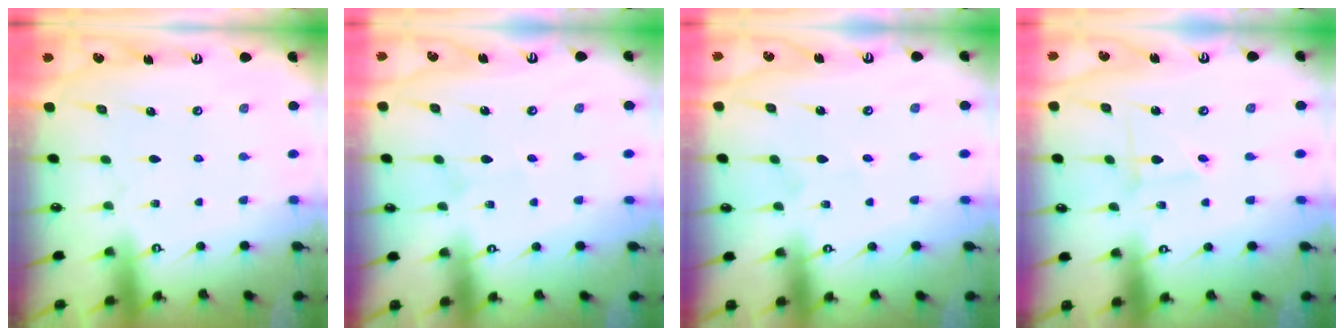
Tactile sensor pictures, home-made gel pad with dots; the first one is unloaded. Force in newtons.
{"total": 1.8, "press": 1.8, "slide": 0.2}
{"total": 1.6, "press": 1.6, "slide": 0.1}
{"total": 2.2, "press": 2.2, "slide": 0.1}